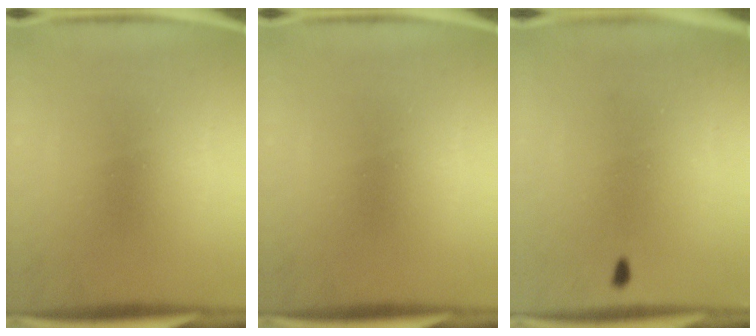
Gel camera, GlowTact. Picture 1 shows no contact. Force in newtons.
{"total": 0.0}
{"total": 0.8}